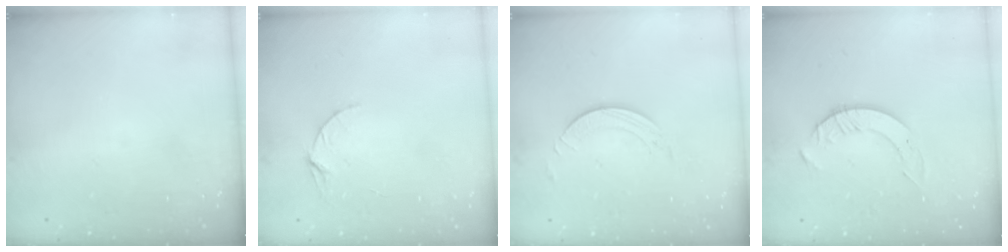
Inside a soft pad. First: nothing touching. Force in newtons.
{"total": 3.7, "press": 3.7, "slide": 0.4}
{"total": 1.9, "press": 1.9, "slide": 0.1}
{"total": 4.7, "press": 4.6, "slide": 0.6}